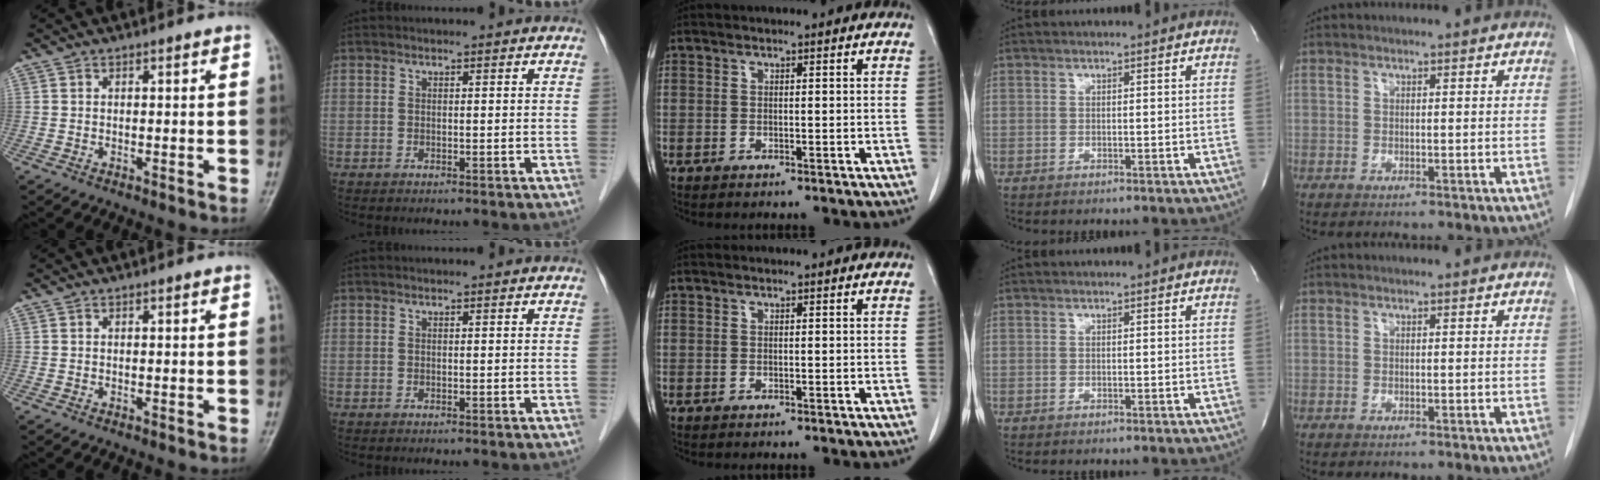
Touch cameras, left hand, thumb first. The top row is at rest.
{}